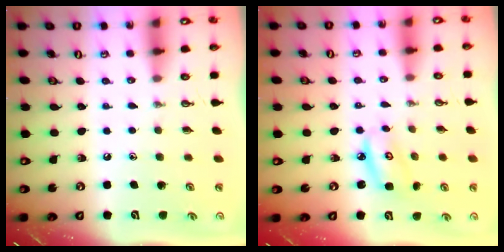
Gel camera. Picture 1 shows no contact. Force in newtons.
{"total": 5.4, "press": 5.4, "slide": 0.4}